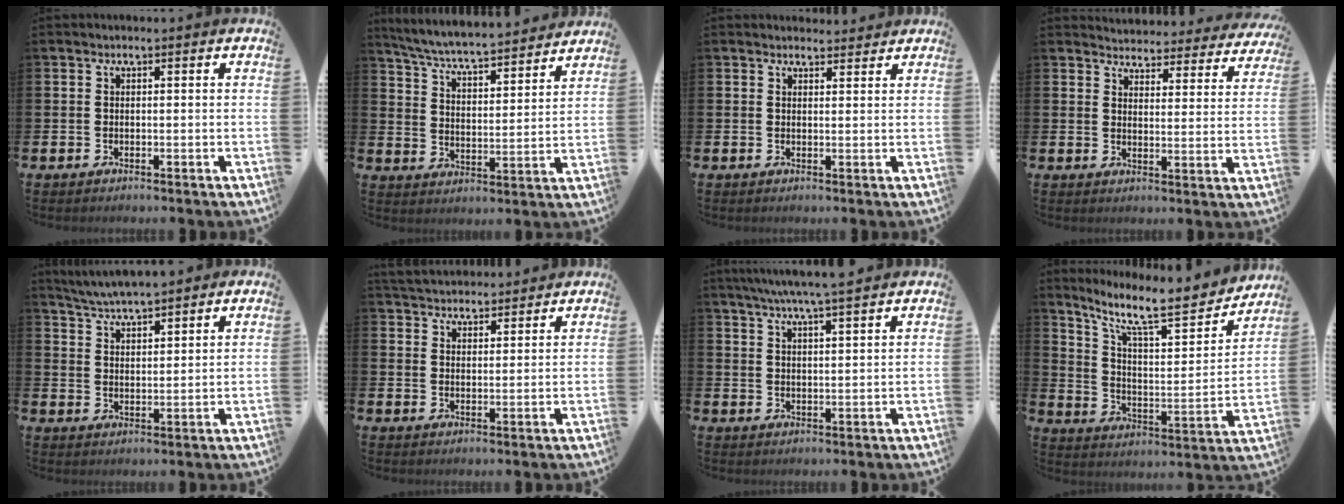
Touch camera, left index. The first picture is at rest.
{"total": 6.3, "force": [6.0, 0.3, 1.7], "torque": [-0.063, -0.048, 0.101]}
{"total": 2.0, "force": [1.9, 0.3, -0.1], "torque": [0.007, -0.010, 0.033]}
{"total": 3.9, "force": [3.9, 0.7, 0.0], "torque": [-0.017, -0.031, 0.065]}
{"total": 5.2, "force": [5.1, 0.5, 0.9], "torque": [-0.041, -0.021, 0.094]}
{"total": 4.2, "force": [4.1, 0.8, -0.1], "torque": [-0.011, -0.021, 0.075]}
{"total": 5.9, "force": [5.5, -0.2, 2.1], "torque": [-0.048, -0.023, 0.097]}
{"total": 11.6, "force": [9.6, 2.6, 6.1], "torque": [-0.137, -0.062, 0.159]}